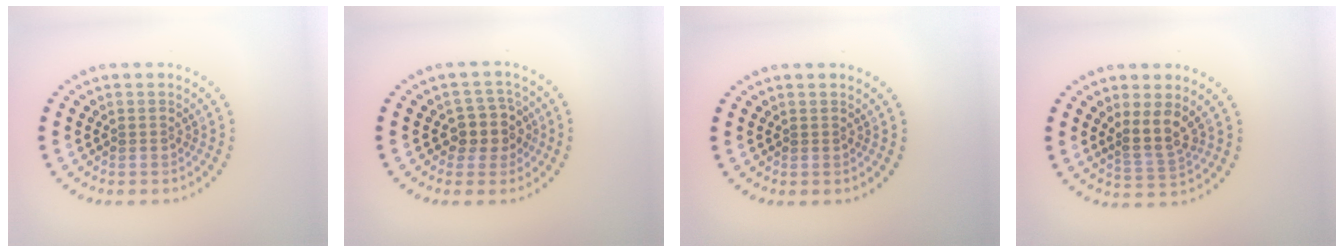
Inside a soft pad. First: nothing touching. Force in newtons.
{"total": 2.8, "press": 2.4, "slide": 1.5}
{"total": 0.0}
{"total": 2.8, "press": 2.3, "slide": 1.6}